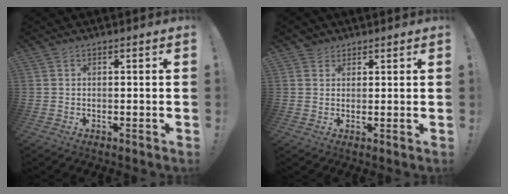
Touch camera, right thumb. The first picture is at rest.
{"total": 3.1, "force": [2.1, 2.3, 0.4], "torque": [-0.003, -0.005, 0.038]}